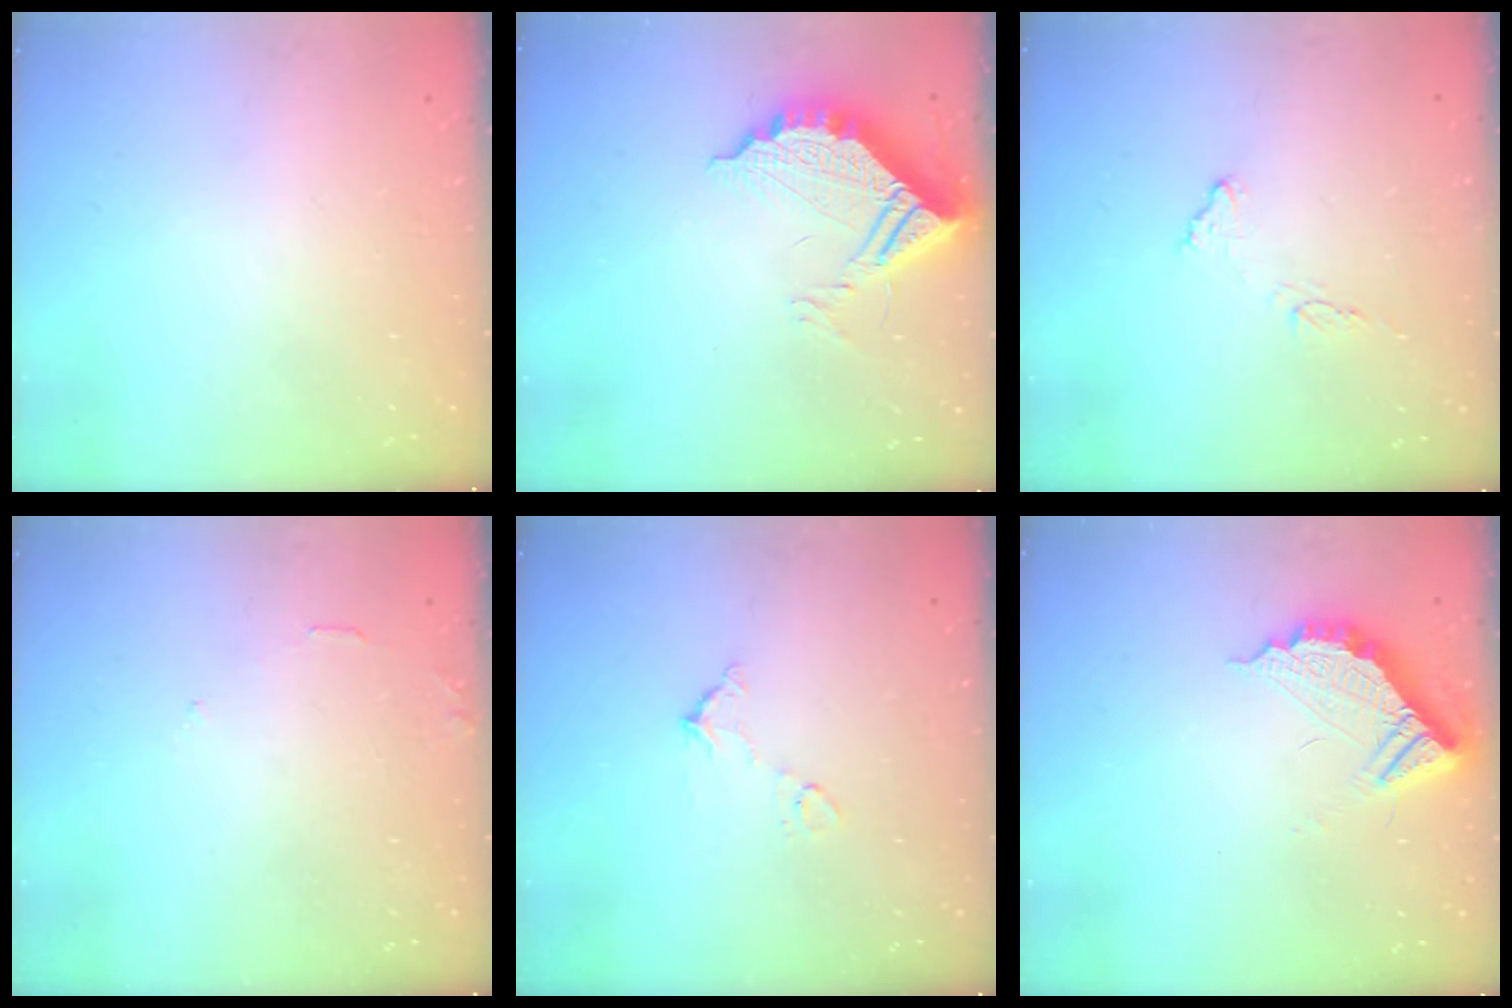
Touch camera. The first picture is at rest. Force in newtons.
{"total": 12.3, "press": 12.3, "slide": 1.1}
{"total": 9.6, "press": 9.5, "slide": 0.6}
{"total": 6.9, "press": 6.9, "slide": 0.4}
{"total": 6.3, "press": 6.3, "slide": 0.4}
{"total": 10.6, "press": 10.5, "slide": 1.0}